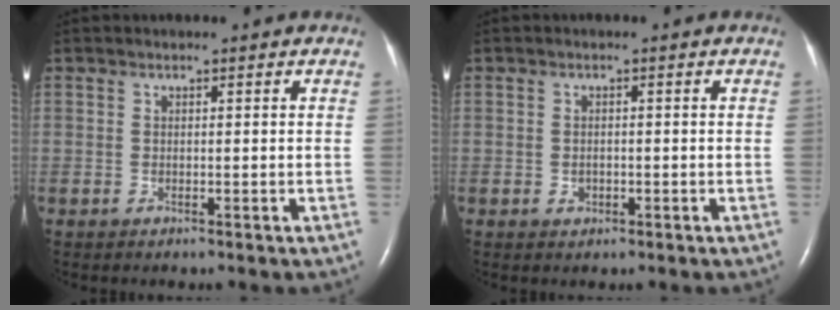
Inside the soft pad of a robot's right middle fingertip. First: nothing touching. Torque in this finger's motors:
{"motor_torque": [-0.25, -0.07, 0.00, -0.01]}